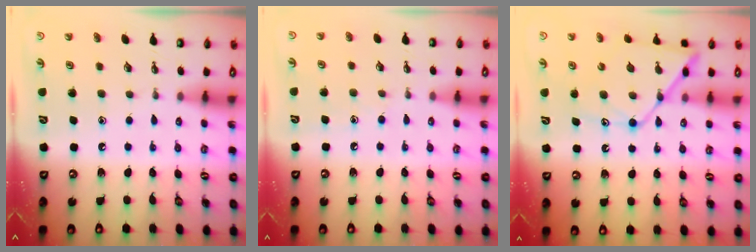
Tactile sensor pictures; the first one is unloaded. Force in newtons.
{"total": 5.0, "press": 4.9, "slide": 0.6}
{"total": 12.2, "press": 12.2, "slide": 1.0}